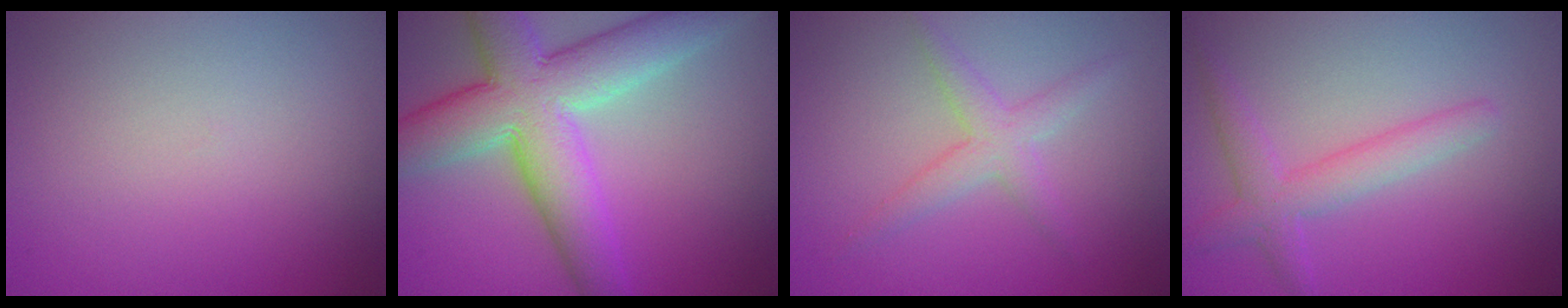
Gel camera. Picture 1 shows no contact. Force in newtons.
{"total": 9.9, "press": 9.9, "slide": 0.6}
{"total": 2.5, "press": 2.5, "slide": 0.1}
{"total": 2.1, "press": 2.1, "slide": 0.1}